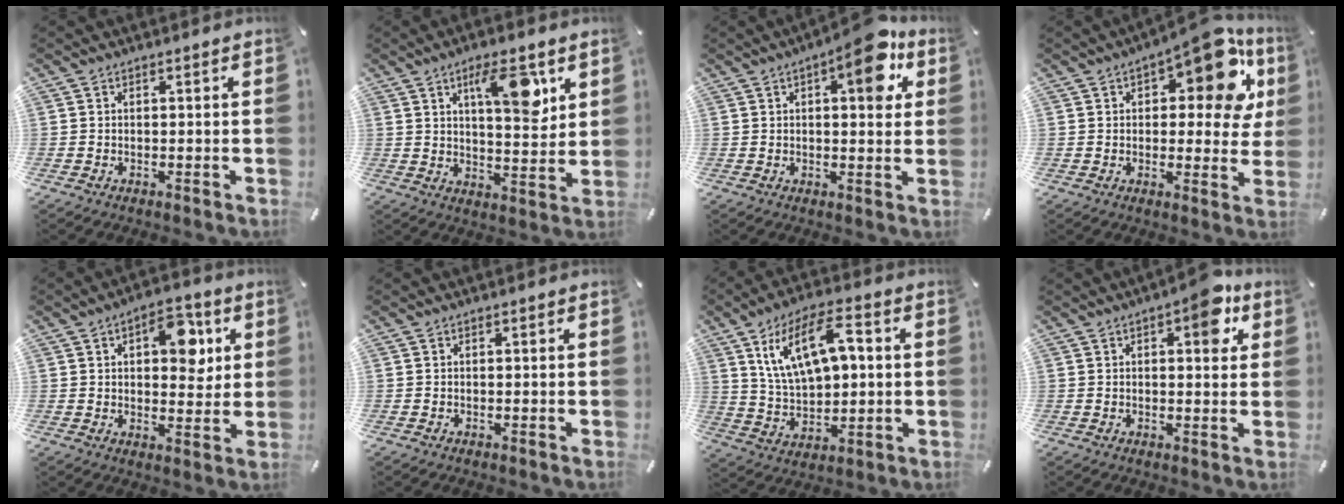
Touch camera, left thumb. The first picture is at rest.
{"total": 11.7, "force": [5.7, 4.2, 9.2], "torque": [-0.135, -0.025, 0.090]}
{"total": 10.8, "force": [4.9, 4.1, 8.7], "torque": [-0.107, -0.022, 0.073]}
{"total": 16.2, "force": [7.4, 7.4, 12.3], "torque": [-0.156, -0.040, 0.118]}
{"total": 10.7, "force": [3.6, 6.3, 7.9], "torque": [-0.097, -0.007, 0.056]}
{"total": 0.0}
{"total": 15.3, "force": [5.9, 8.4, 11.3], "torque": [-0.222, -0.003, 0.103]}
{"total": 8.7, "force": [3.5, 3.9, 6.9], "torque": [-0.074, -0.014, 0.049]}